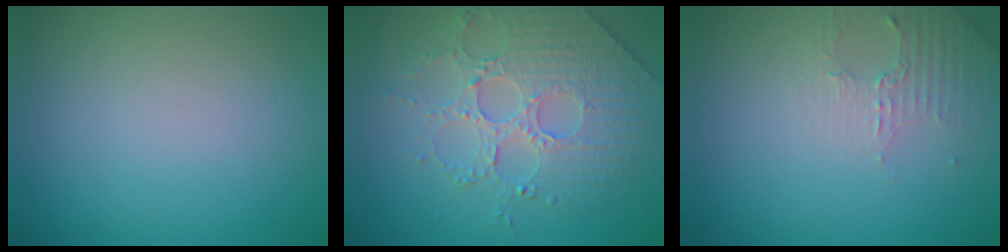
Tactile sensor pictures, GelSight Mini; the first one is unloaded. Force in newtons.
{"total": 4.5, "press": 4.1, "slide": 2.0}
{"total": 2.2, "press": 2.1, "slide": 0.6}